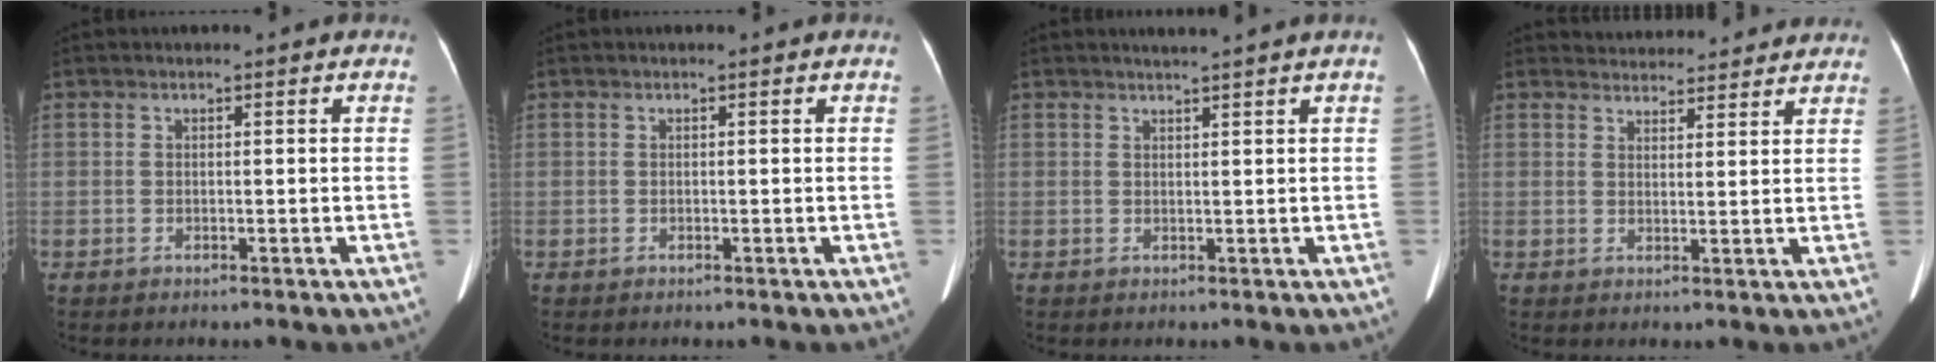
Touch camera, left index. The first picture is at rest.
{"total": 0.0}
{"total": 1.3, "force": [1.0, -0.5, 0.6], "torque": [-0.014, -0.005, 0.023]}
{"total": 9.6, "force": [9.1, 2.6, 1.3], "torque": [-0.002, 0.025, 0.104]}